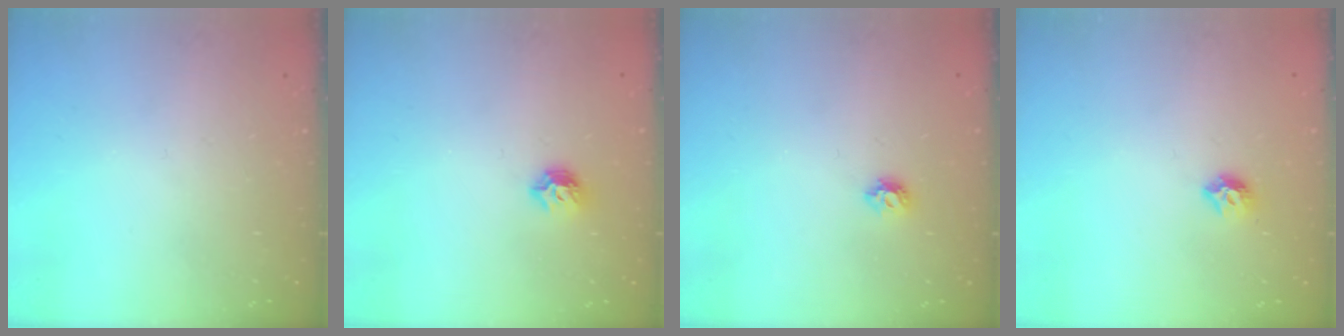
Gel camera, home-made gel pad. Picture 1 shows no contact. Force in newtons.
{"total": 6.5, "press": 6.5, "slide": 0.9}
{"total": 4.9, "press": 4.8, "slide": 0.9}
{"total": 5.8, "press": 5.7, "slide": 0.9}